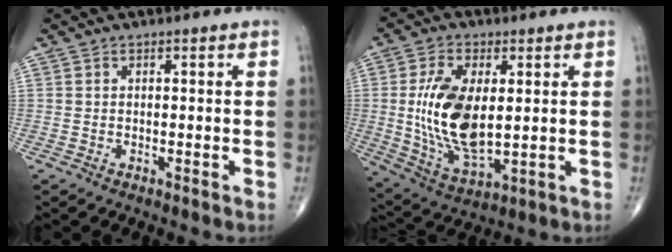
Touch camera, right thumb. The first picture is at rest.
{"total": 15.4, "force": [1.4, 7.8, 13.2], "torque": [-0.254, -0.018, 0.037]}